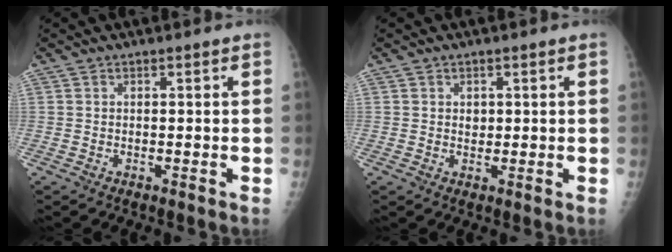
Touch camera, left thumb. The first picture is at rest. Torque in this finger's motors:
{"motor_torque": [-0.01, -0.01, 0.08, 0.00, -0.01]}